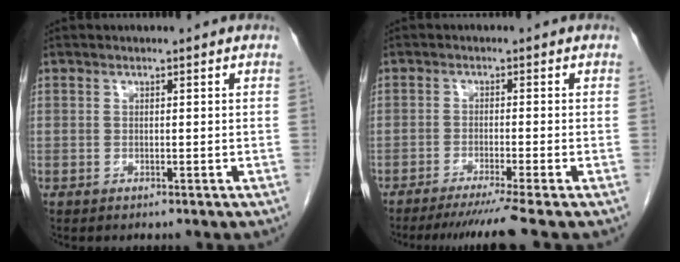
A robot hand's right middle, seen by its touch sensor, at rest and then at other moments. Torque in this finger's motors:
{"motor_torque": [0.06, -0.03, 0.03, 0.04]}